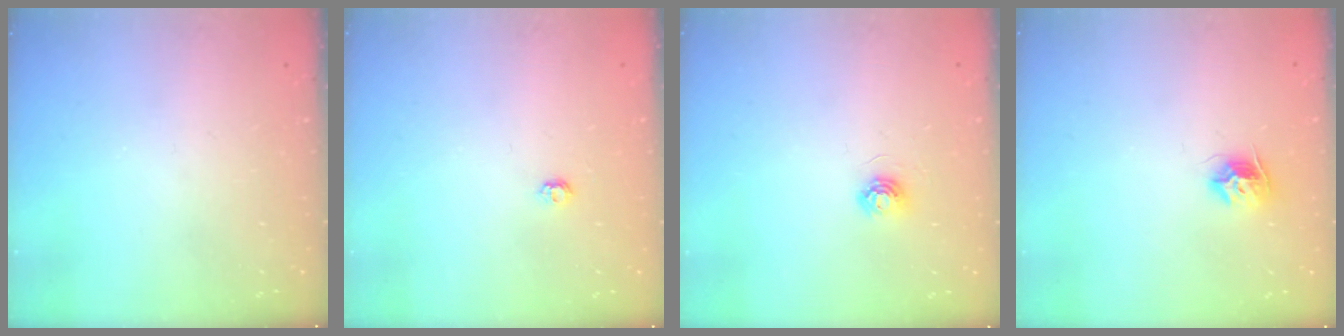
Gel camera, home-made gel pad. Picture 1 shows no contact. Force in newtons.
{"total": 3.9, "press": 3.8, "slide": 0.6}
{"total": 4.0, "press": 4.0, "slide": 0.4}
{"total": 8.6, "press": 8.6, "slide": 0.3}